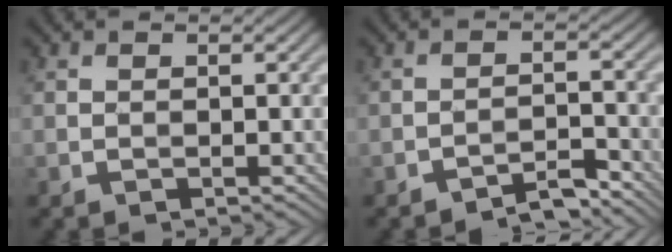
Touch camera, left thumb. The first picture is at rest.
{"total": 3.2, "force": [-2.9, 0.6, 1.3], "torque": [-0.014, 0.013, -0.053]}